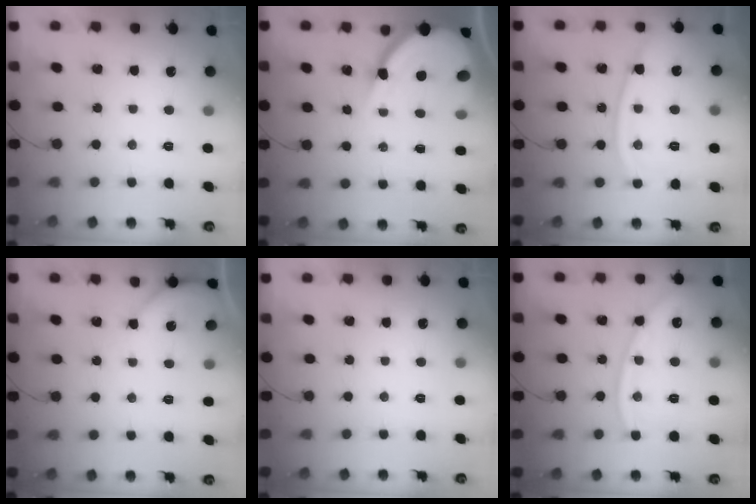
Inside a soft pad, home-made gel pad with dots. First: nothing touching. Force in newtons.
{"total": 14.8, "press": 14.7, "slide": 1.5}
{"total": 11.9, "press": 11.8, "slide": 1.3}
{"total": 2.7, "press": 2.6, "slide": 0.6}
{"total": 0.0}
{"total": 12.8, "press": 12.7, "slide": 1.5}